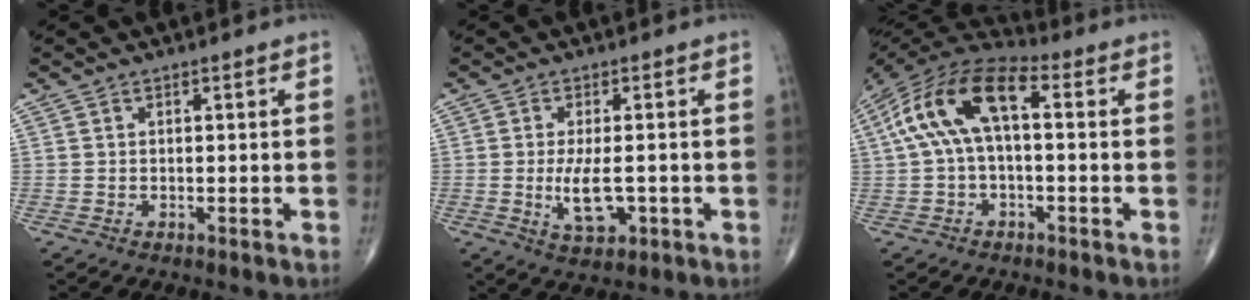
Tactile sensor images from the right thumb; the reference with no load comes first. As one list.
[{"total": 6.3, "force": [-1.2, 2.7, 5.6], "torque": [-0.102, -0.010, -0.015]}, {"total": 14.3, "force": [1.8, 6.7, 12.5], "torque": [-0.251, 0.048, 0.025]}]